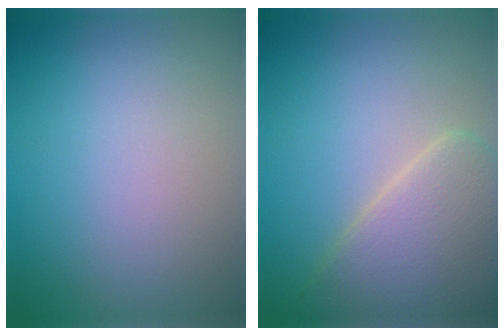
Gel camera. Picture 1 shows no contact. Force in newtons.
{"total": 5.8, "press": 5.7, "slide": 0.3}